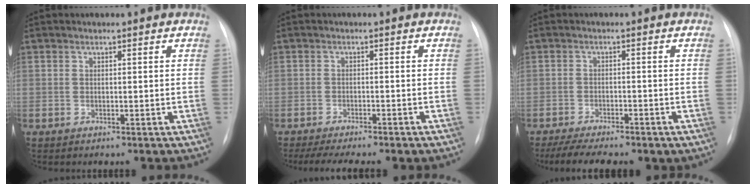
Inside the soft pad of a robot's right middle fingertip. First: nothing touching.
{"total": 9.9, "force": [-8.2, 1.9, 5.2], "torque": [-0.069, -0.003, -0.109]}
{"total": 9.8, "force": [-7.7, 2.7, 5.4], "torque": [-0.082, -0.007, -0.108]}